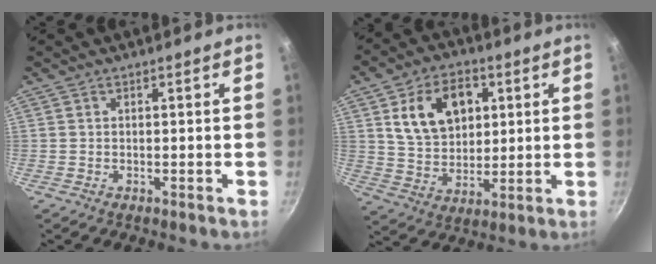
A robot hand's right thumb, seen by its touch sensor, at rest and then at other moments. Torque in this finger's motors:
{"motor_torque": [0.02, 0.22, 0.64, 0.60, 0.12]}